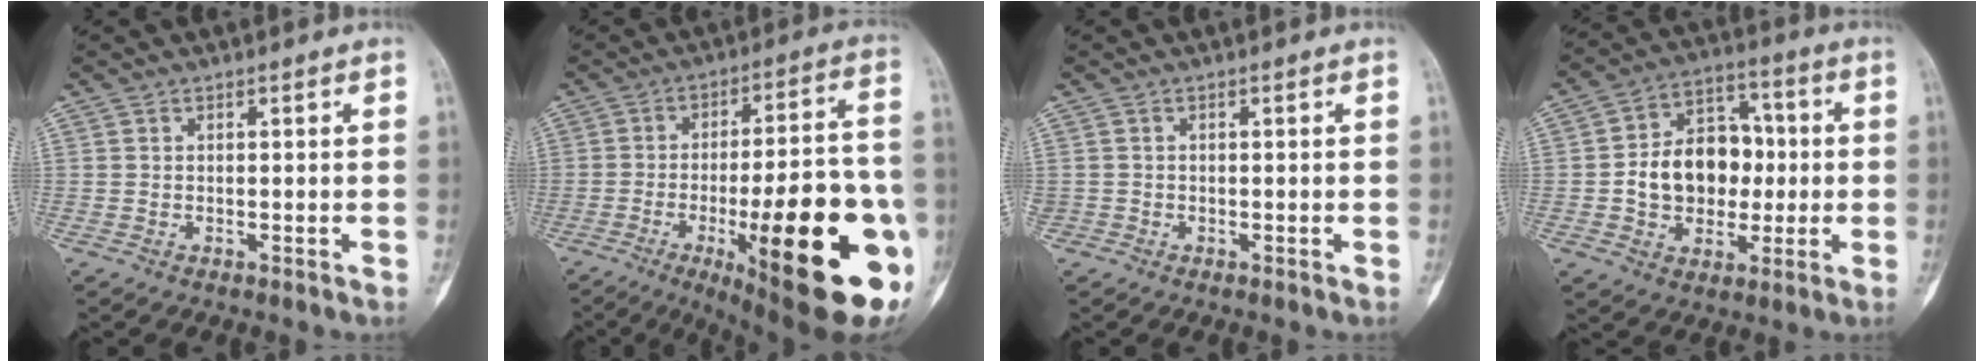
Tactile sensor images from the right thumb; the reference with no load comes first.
{"total": 30.7, "force": [-9.3, 8.9, 27.8], "torque": [-0.324, 0.013, -0.115]}
{"total": 0.5, "force": [-0.2, 0.4, 0.2], "torque": [-0.004, 0.006, -0.002]}
{"total": 14.5, "force": [-0.5, 11.0, 9.5], "torque": [-0.107, 0.033, -0.008]}